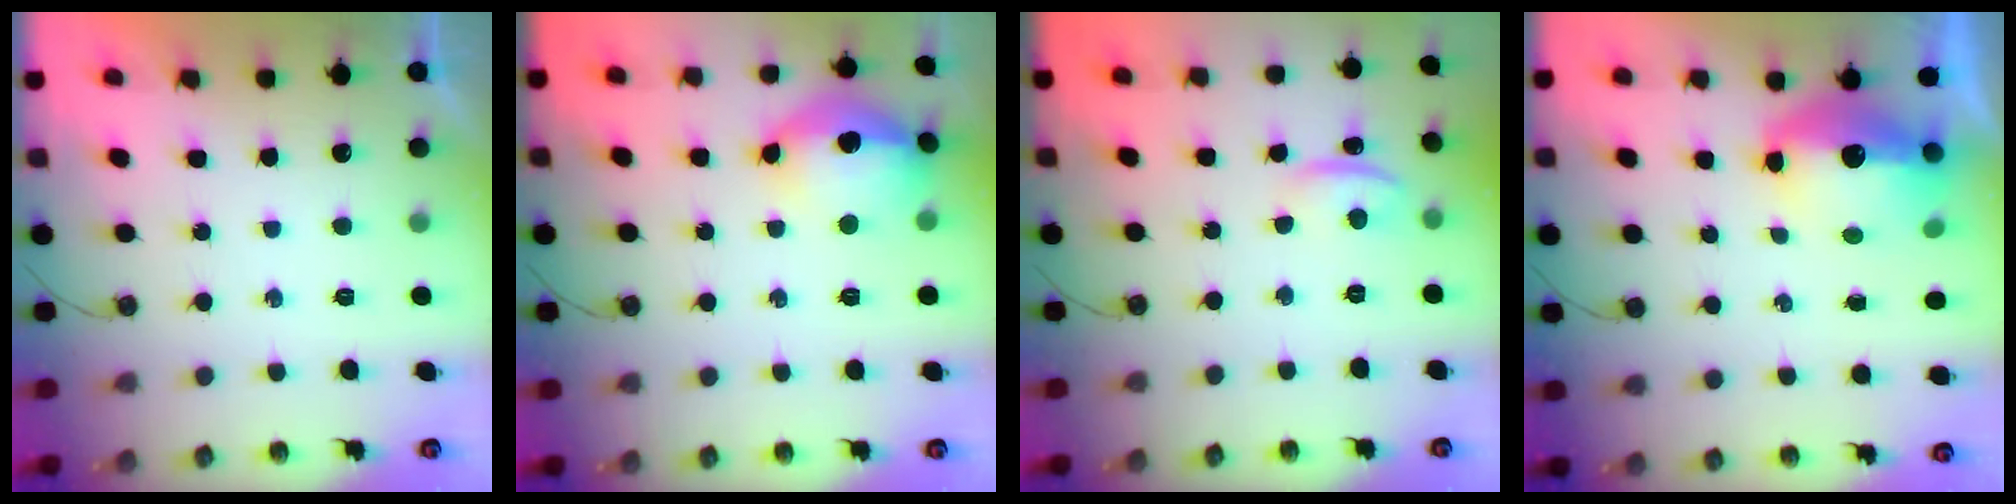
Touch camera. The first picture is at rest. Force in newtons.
{"total": 15.4, "press": 15.3, "slide": 1.9}
{"total": 11.6, "press": 2.8, "slide": 11.2}
{"total": 12.5, "press": 12.5, "slide": 1.4}